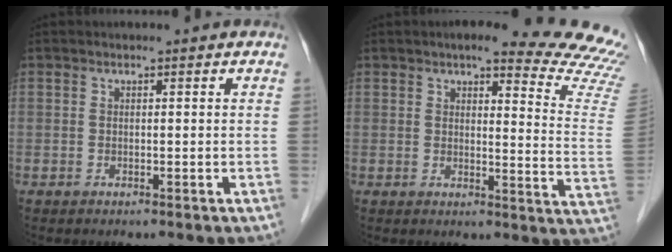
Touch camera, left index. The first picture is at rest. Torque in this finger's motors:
{"motor_torque": [0.10, -0.16, 0.13, 0.01]}